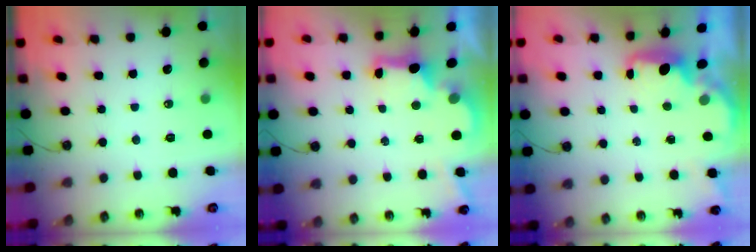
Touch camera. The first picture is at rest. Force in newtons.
{"total": 2.8, "press": 2.7, "slide": 0.9}
{"total": 1.5, "press": 1.3, "slide": 0.7}